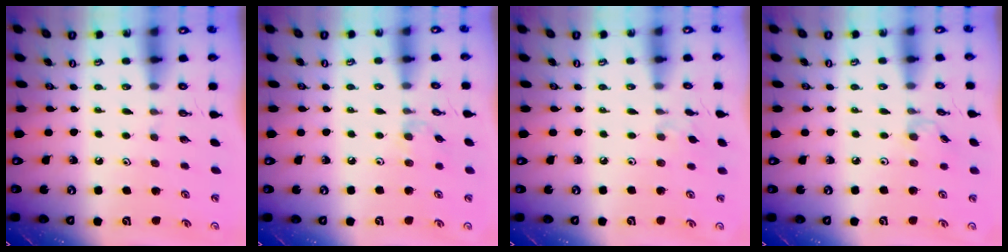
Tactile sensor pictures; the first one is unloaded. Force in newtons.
{"total": 3.9, "press": 3.9, "slide": 0.5}
{"total": 2.4, "press": 2.4, "slide": 0.4}
{"total": 1.8, "press": 1.8, "slide": 0.4}